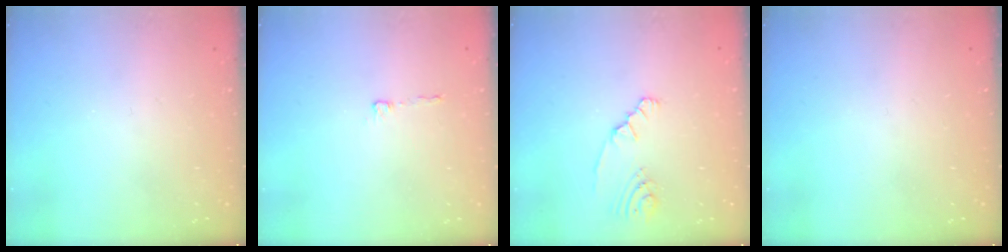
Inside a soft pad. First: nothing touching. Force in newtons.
{"total": 2.3, "press": 2.3, "slide": 0.2}
{"total": 2.7, "press": 2.5, "slide": 1.0}
{"total": 0.0}